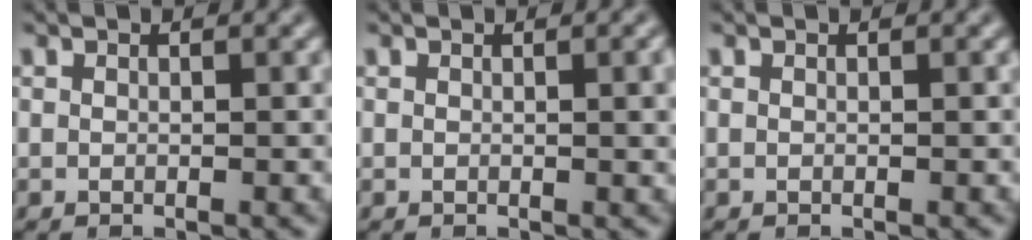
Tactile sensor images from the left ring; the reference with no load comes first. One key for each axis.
{"total": 1.8, "fx": 0.2, "fy": 0.5, "fz": 1.7, "tx": -0.019, "ty": 0.002, "tz": 0.001}
{"total": 0.0}